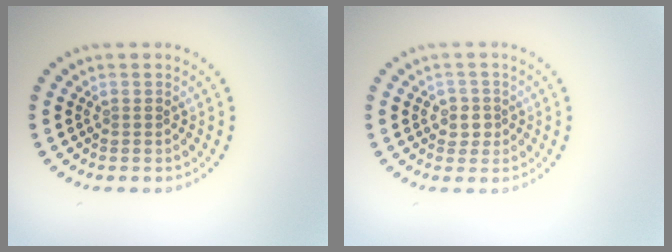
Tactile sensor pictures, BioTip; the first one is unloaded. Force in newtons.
{"total": 1.6, "press": 1.4, "slide": 0.8}